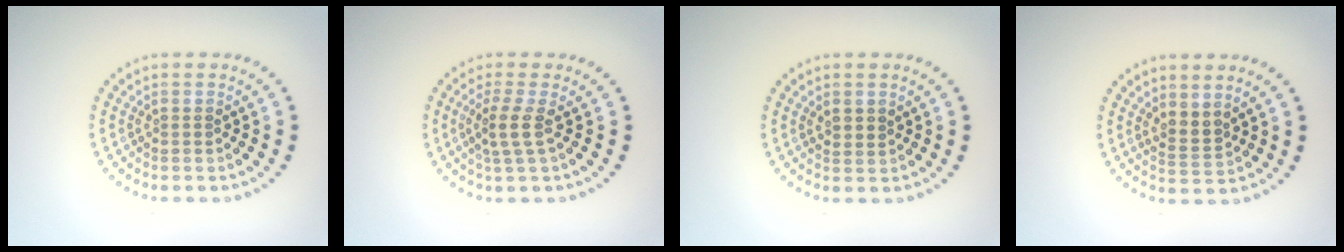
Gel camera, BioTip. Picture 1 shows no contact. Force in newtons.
{"total": 2.1, "press": 1.6, "slide": 1.4}
{"total": 1.2, "press": 1.0, "slide": 0.6}
{"total": 2.0, "press": 1.5, "slide": 1.4}